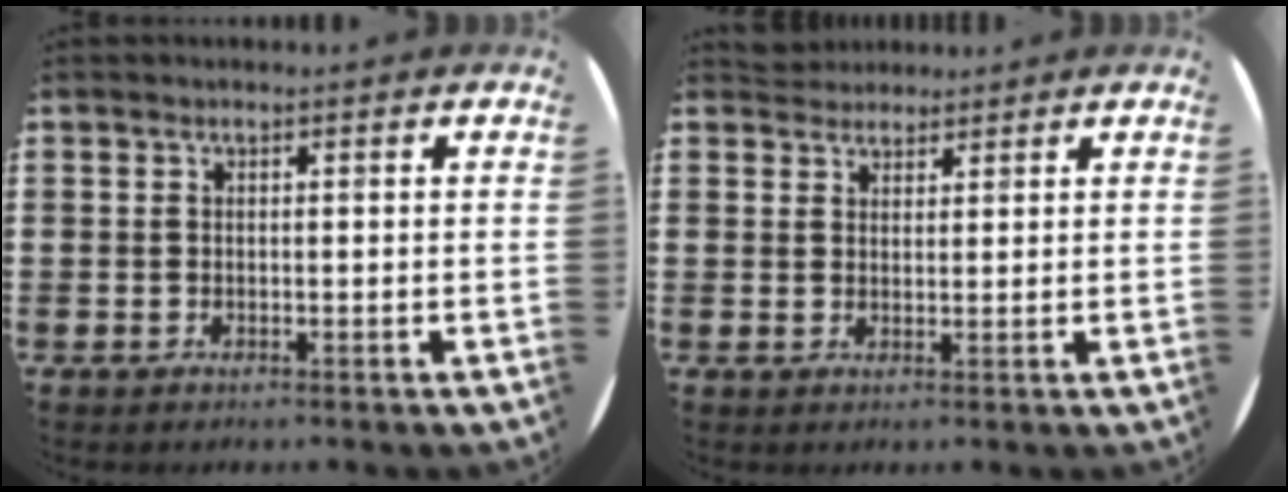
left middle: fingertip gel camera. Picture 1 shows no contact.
{"total": 2.3, "force": [2.2, 0.7, -0.3], "torque": [0.001, 0.003, 0.043]}